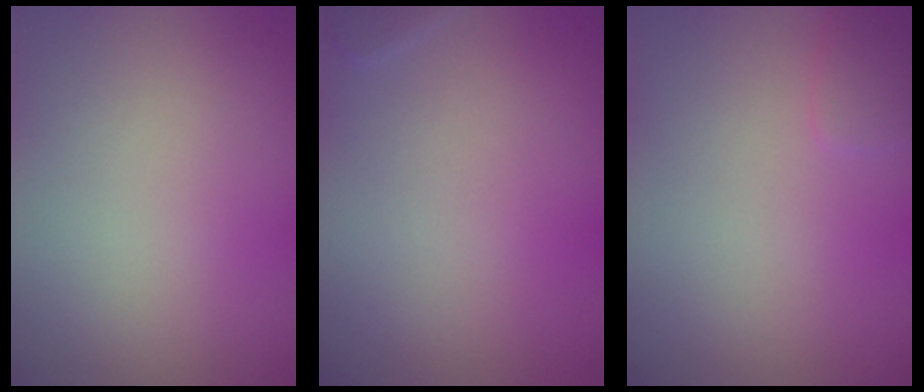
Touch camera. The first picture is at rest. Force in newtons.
{"total": 0.7, "press": 0.7, "slide": 0.0}
{"total": 0.9, "press": 0.9, "slide": 0.1}